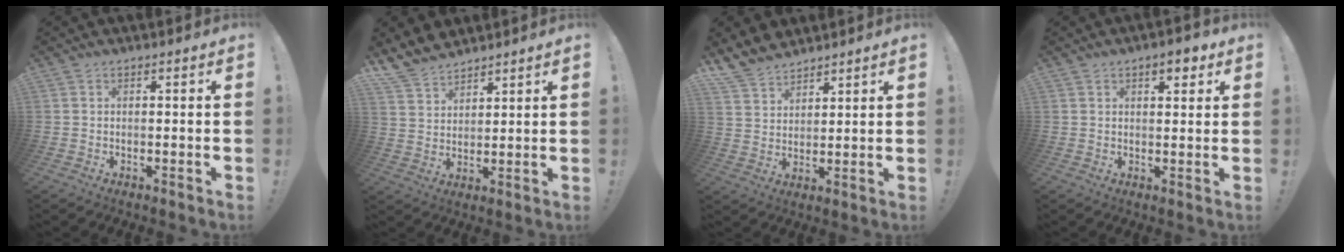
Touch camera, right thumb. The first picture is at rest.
{"total": 8.2, "force": [7.3, 3.4, 1.7], "torque": [-0.045, -0.051, 0.145]}
{"total": 7.9, "force": [6.9, 3.5, 1.5], "torque": [-0.040, -0.048, 0.138]}
{"total": 5.0, "force": [2.9, 2.3, 3.4], "torque": [-0.032, -0.012, 0.044]}